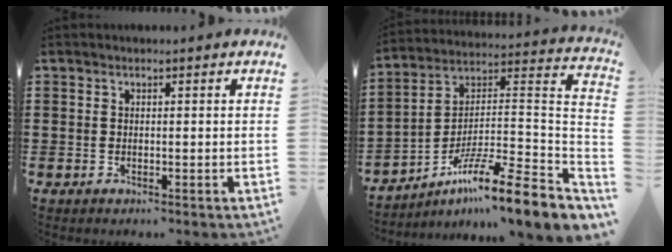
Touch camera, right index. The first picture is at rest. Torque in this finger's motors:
{"motor_torque": [1.11, 0.34, 0.25, 0.20]}